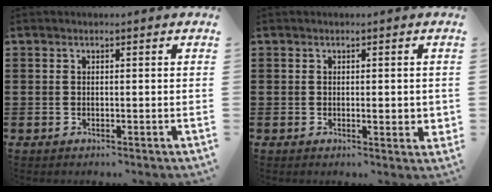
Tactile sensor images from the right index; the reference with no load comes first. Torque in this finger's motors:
{"motor_torque": [1.11, 0.25, 0.17, 0.02]}